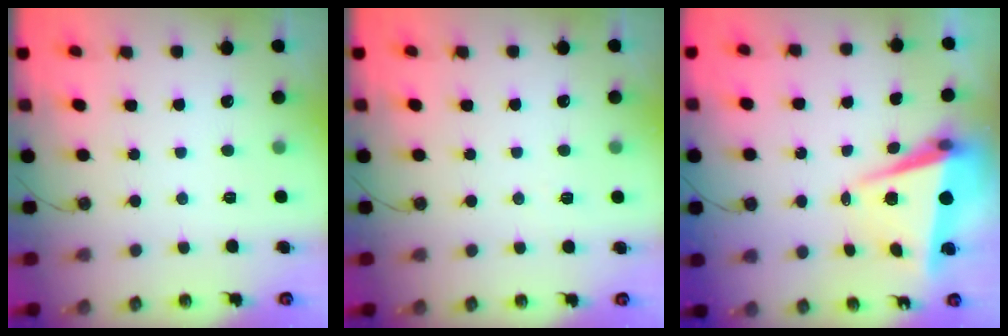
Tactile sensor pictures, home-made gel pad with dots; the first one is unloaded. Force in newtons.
{"total": 3.9, "press": 3.6, "slide": 1.6}
{"total": 6.5, "press": 6.2, "slide": 1.9}